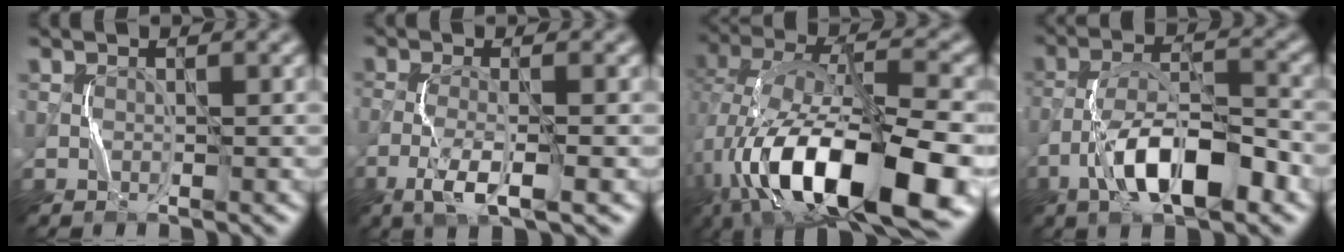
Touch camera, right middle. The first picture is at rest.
{"total": 3.9, "force": [-2.2, 0.9, 3.1], "torque": [-0.064, -0.005, -0.048]}
{"total": 15.8, "force": [-6.4, 6.7, 12.8], "torque": [-0.218, 0.001, -0.111]}
{"total": 8.1, "force": [-4.1, 3.0, 6.3], "torque": [-0.111, 0.015, -0.073]}